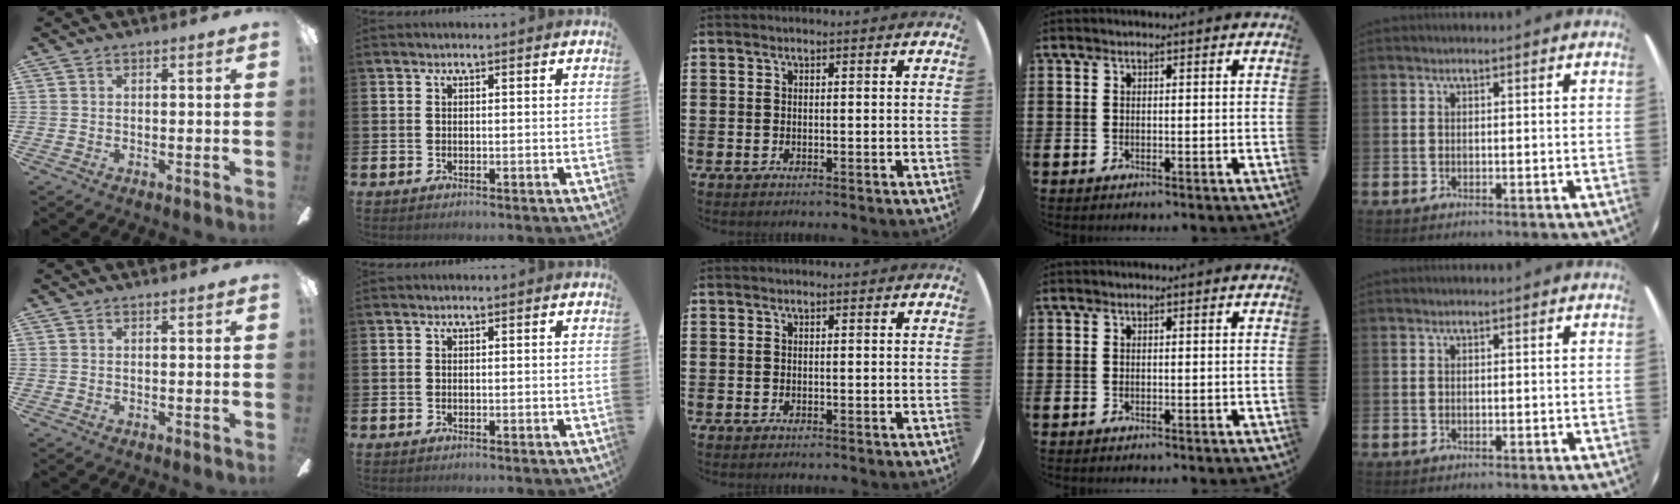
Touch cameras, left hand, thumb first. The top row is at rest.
{}